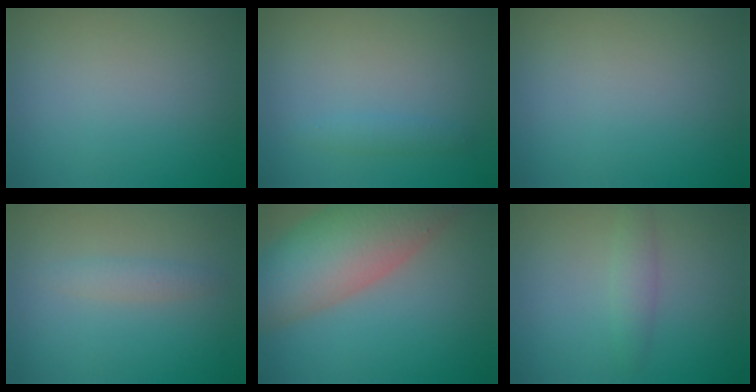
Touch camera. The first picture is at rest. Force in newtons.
{"total": 1.1, "press": 1.1, "slide": 0.1}
{"total": 0.0}
{"total": 1.3, "press": 1.3, "slide": 0.1}
{"total": 11.9, "press": 11.9, "slide": 0.6}
{"total": 1.8, "press": 1.8, "slide": 0.1}